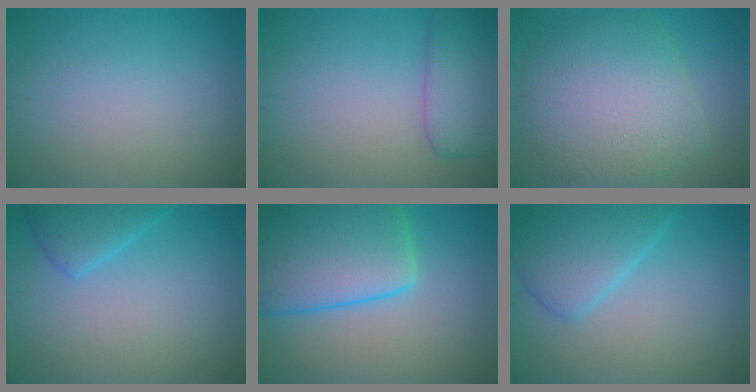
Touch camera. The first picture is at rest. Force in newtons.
{"total": 4.7, "press": 4.7, "slide": 0.2}
{"total": 8.9, "press": 8.9, "slide": 0.8}
{"total": 2.9, "press": 2.9, "slide": 0.2}
{"total": 10.8, "press": 10.8, "slide": 0.6}
{"total": 4.9, "press": 4.9, "slide": 0.1}